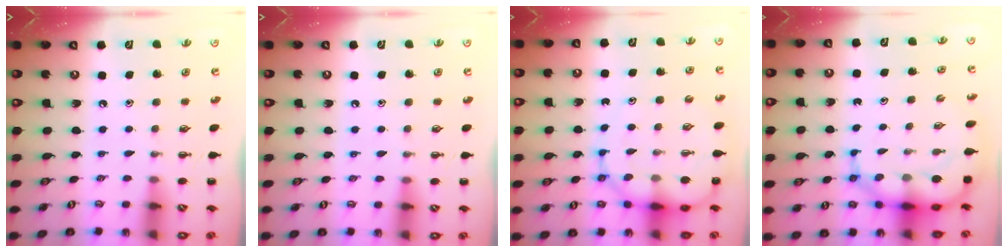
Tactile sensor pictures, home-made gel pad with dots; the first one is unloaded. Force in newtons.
{"total": 6.3, "press": 6.0, "slide": 2.0}
{"total": 11.3, "press": 10.9, "slide": 3.1}
{"total": 10.7, "press": 10.3, "slide": 3.1}